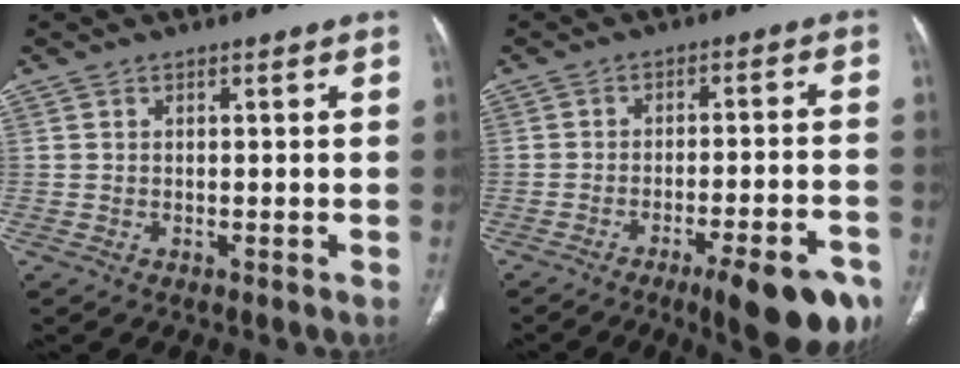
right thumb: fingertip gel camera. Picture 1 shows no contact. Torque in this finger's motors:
{"motor_torque": [0.05, 0.11, 1.09, -1.01, 0.08]}